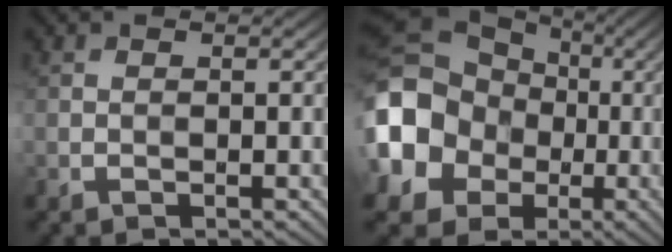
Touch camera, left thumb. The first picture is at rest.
{"total": 17.6, "force": [-2.4, 14.9, 9.0], "torque": [-0.238, -0.017, -0.075]}